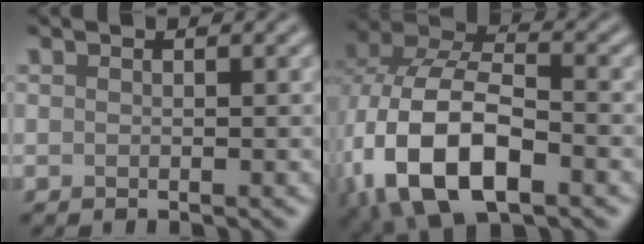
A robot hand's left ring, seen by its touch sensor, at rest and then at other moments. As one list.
[{"total": 13.5, "force": [-3.9, 7.5, 10.5], "torque": [-0.219, -0.010, -0.067]}]